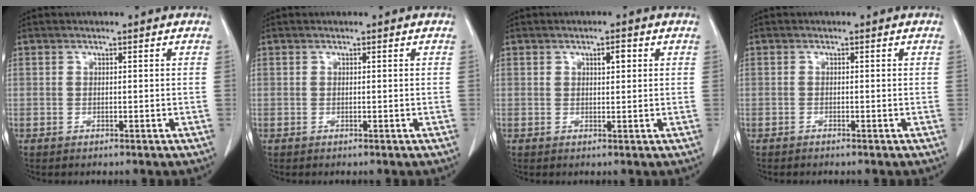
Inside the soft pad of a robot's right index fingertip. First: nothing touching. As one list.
[{"total": 0.0}, {"total": 1.8, "force": [0.8, 0.2, 1.5], "torque": [-0.025, -0.002, 0.014]}, {"total": 0.0}]